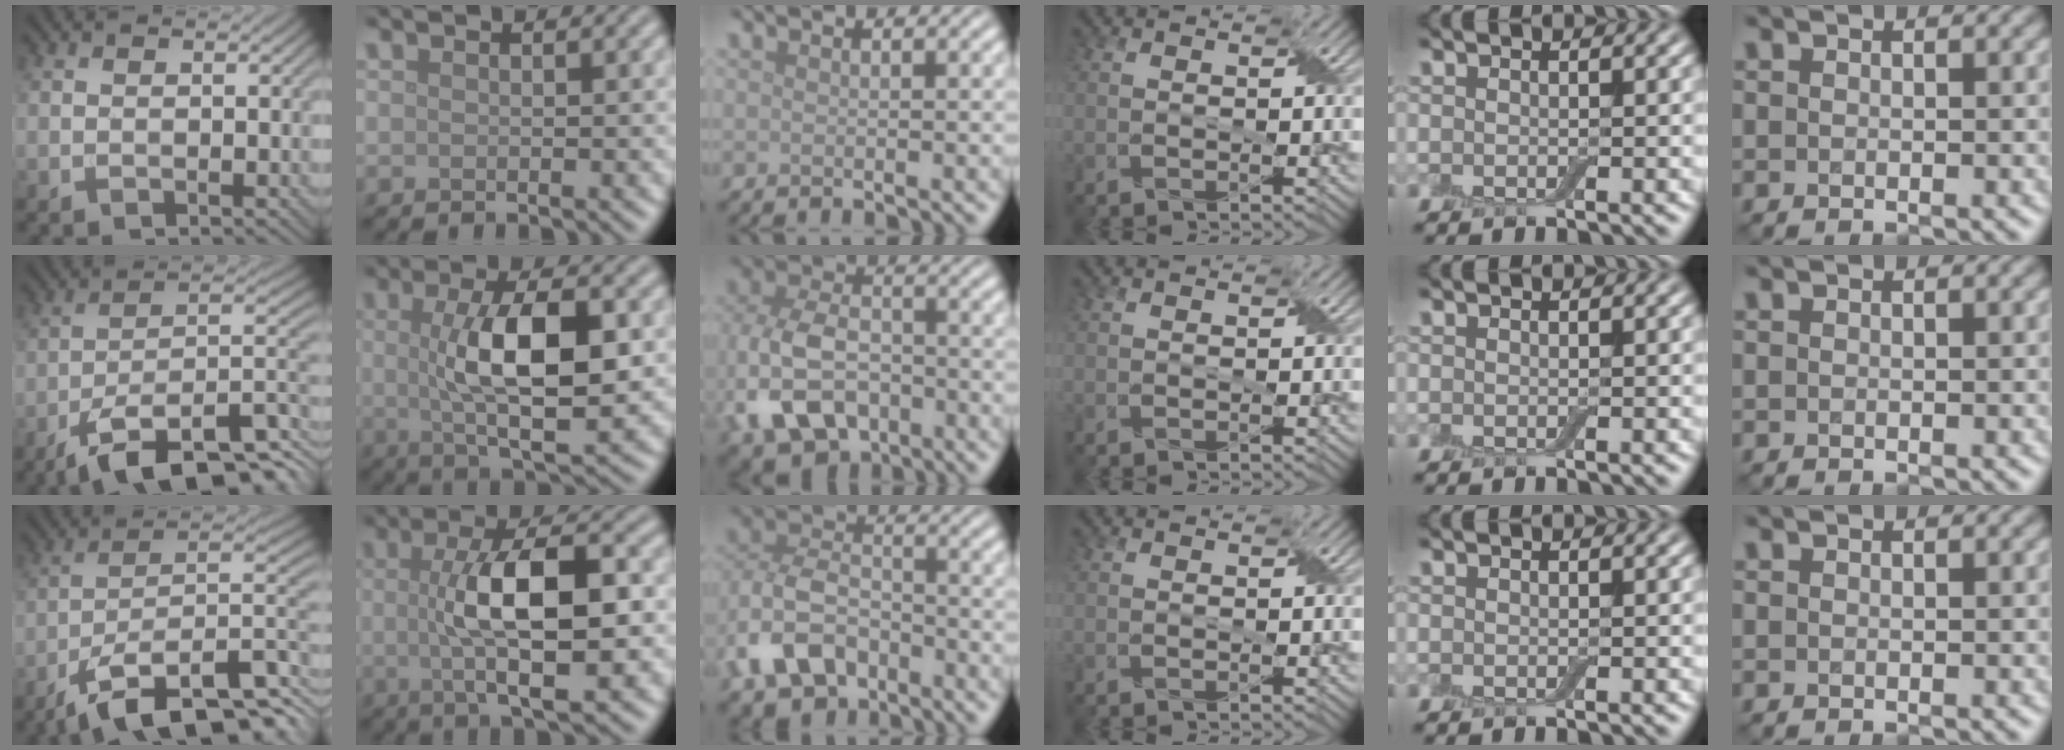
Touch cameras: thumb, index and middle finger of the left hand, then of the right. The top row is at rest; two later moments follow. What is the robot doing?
{"motion": "wrap", "object": "adhesive wrap"}